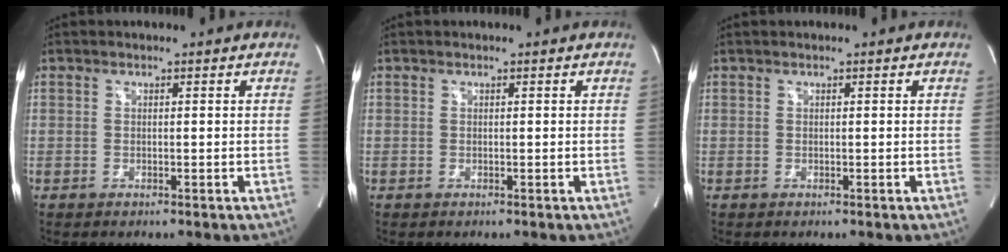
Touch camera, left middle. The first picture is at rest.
{"total": 0.0}
{"total": 0.0}